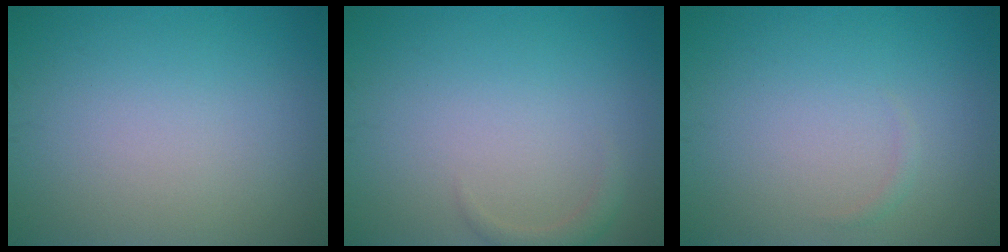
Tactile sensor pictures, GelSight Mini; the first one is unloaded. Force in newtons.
{"total": 1.2, "press": 1.2, "slide": 0.1}
{"total": 0.5, "press": 0.5, "slide": 0.0}